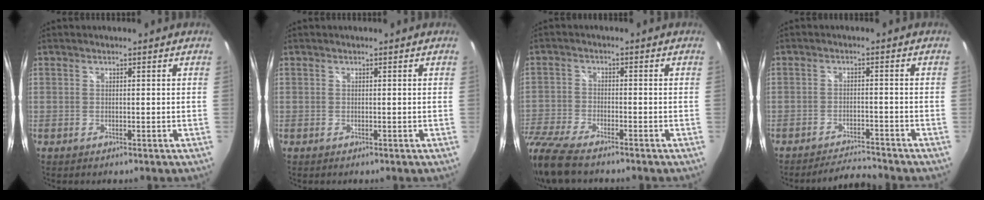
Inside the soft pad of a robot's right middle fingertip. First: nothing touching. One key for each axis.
{"total": 0.0}
{"total": 13.0, "fx": -10.7, "fy": 3.3, "fz": 6.5, "tx": -0.171, "ty": -0.035, "tz": -0.208}
{"total": 5.0, "fx": -4.9, "fy": -0.2, "fz": 0.7, "tx": -0.028, "ty": 0.004, "tz": -0.081}